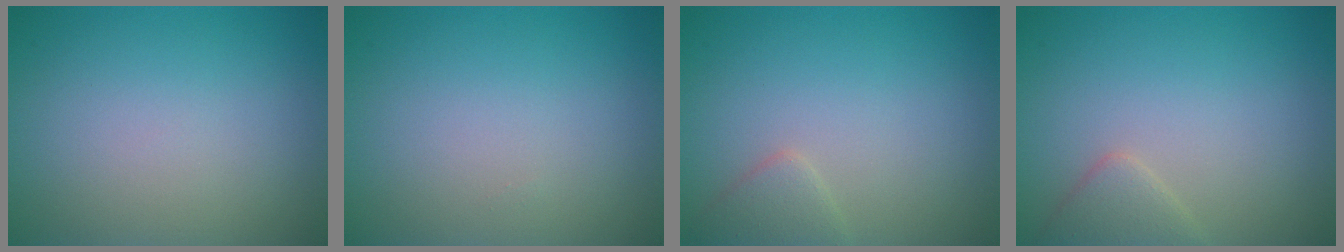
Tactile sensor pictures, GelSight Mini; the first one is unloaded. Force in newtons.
{"total": 0.0}
{"total": 1.6, "press": 1.6, "slide": 0.1}
{"total": 1.9, "press": 1.9, "slide": 0.1}